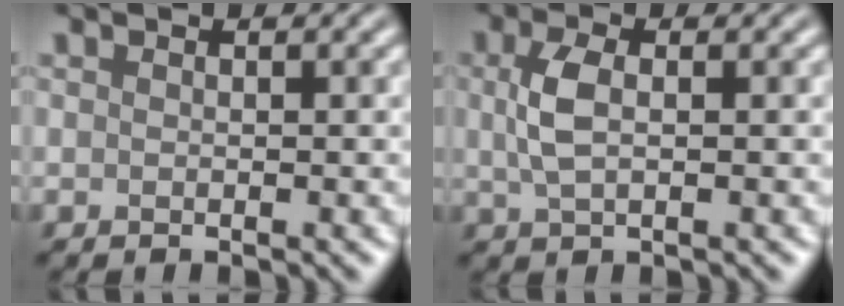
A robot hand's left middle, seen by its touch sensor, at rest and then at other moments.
{"total": 2.9, "force": [0.5, 1.4, 2.4], "torque": [-0.059, 0.002, 0.008]}